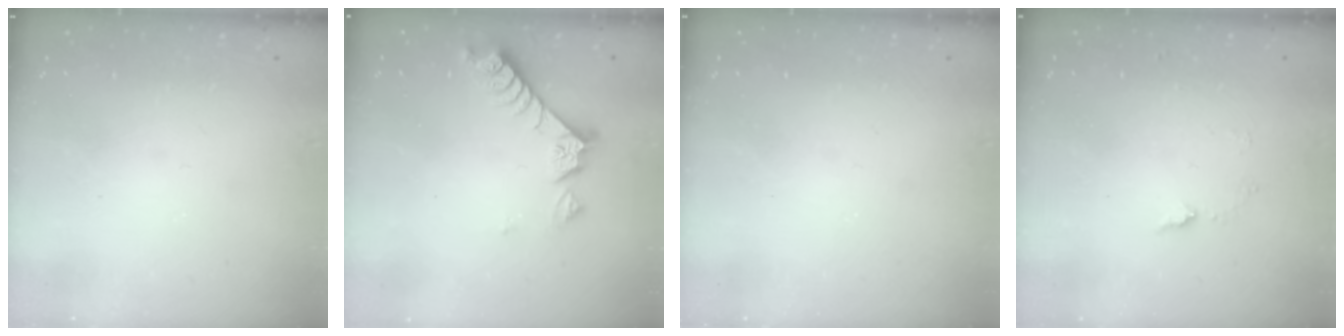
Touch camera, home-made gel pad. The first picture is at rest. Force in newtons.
{"total": 7.4, "press": 7.4, "slide": 0.4}
{"total": 0.0}
{"total": 5.2, "press": 5.1, "slide": 0.6}